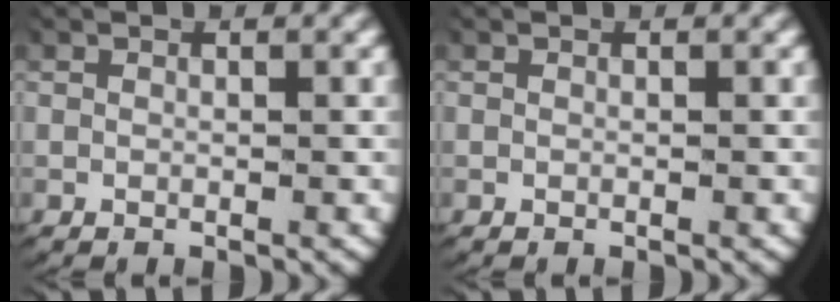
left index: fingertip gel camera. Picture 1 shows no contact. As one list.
[{"total": 0.0}]